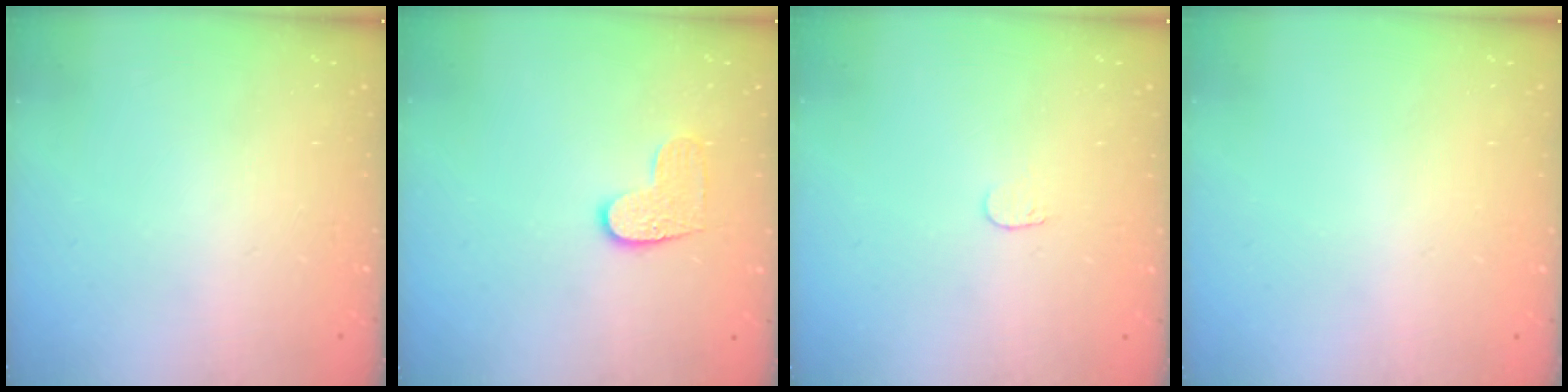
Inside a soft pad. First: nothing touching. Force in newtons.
{"total": 6.4, "press": 6.4, "slide": 0.3}
{"total": 3.6, "press": 3.6, "slide": 0.3}
{"total": 0.6, "press": 0.6, "slide": 0.2}